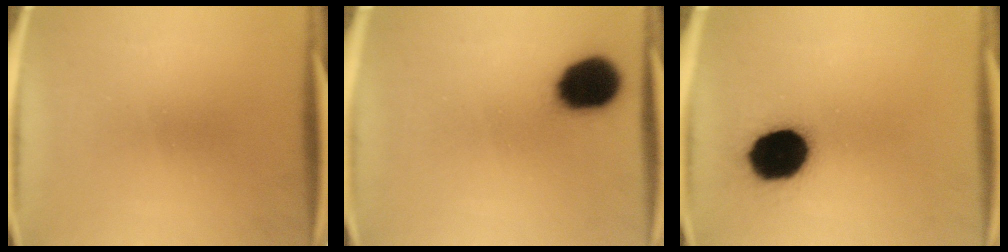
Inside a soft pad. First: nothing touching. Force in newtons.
{"total": 14.1}
{"total": 16.9}